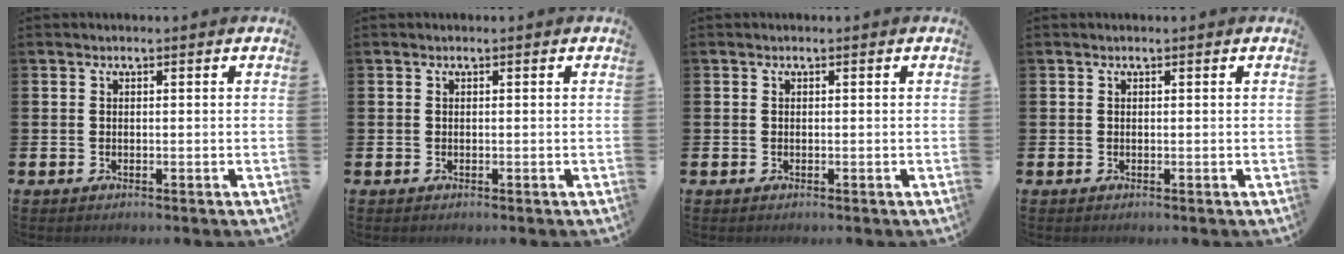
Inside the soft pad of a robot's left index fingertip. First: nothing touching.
{"total": 0.0}
{"total": 0.0}
{"total": 0.0}